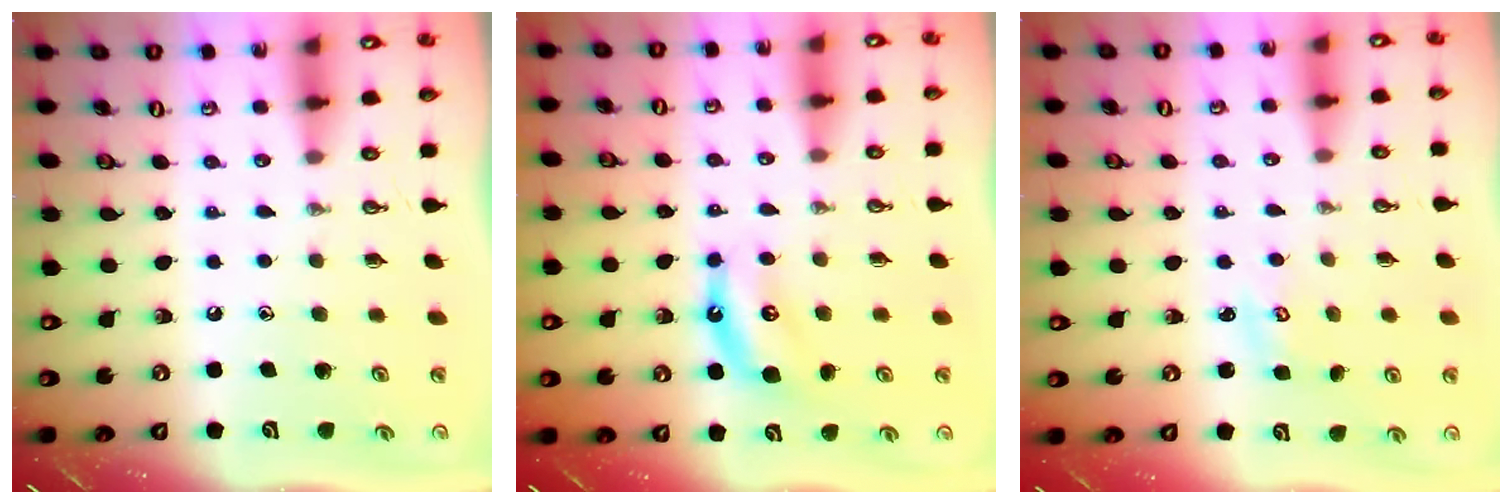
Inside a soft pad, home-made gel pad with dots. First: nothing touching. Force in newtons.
{"total": 6.3, "press": 6.3, "slide": 0.6}
{"total": 2.5, "press": 2.5, "slide": 0.3}